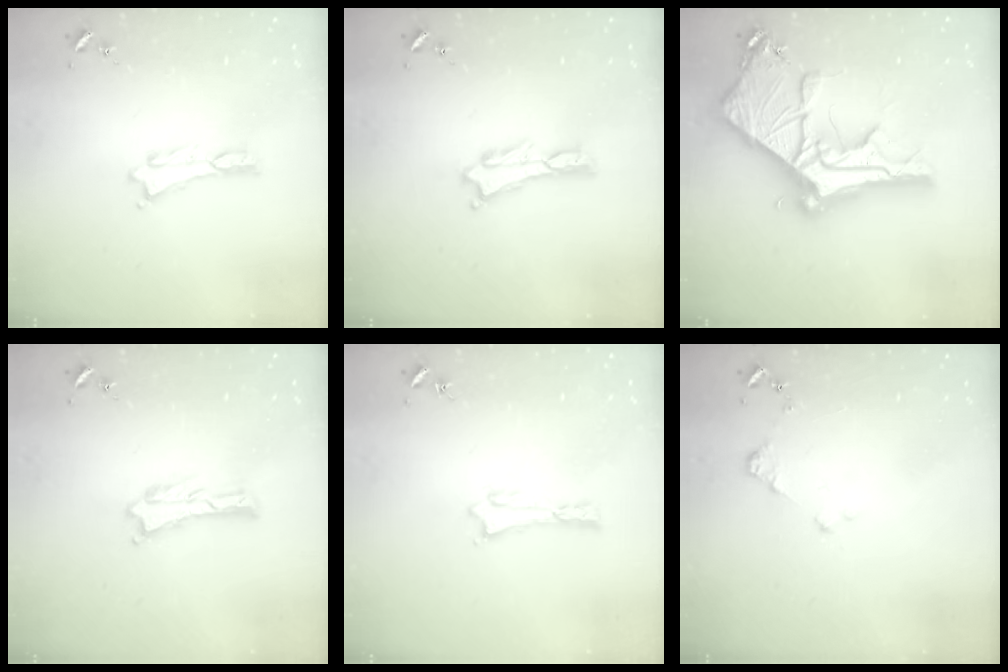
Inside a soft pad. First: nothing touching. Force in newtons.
{"total": 0.0}
{"total": 16.9, "press": 16.8, "slide": 1.7}
{"total": 0.0}
{"total": 0.0}
{"total": 1.2, "press": 1.2, "slide": 0.2}